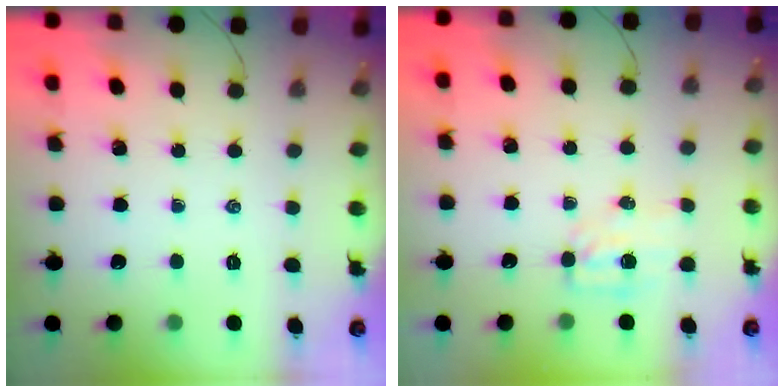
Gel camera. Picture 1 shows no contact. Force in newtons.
{"total": 4.5, "press": 4.3, "slide": 1.2}